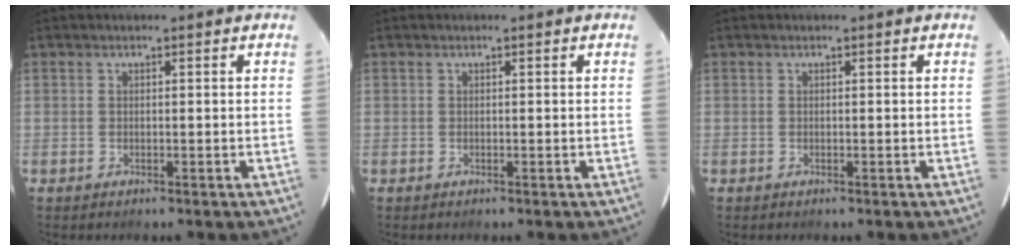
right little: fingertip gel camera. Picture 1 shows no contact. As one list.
[{"total": 0.0}, {"total": 0.0}]